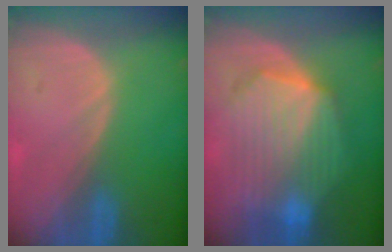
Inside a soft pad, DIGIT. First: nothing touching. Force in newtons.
{"total": 10.7, "press": 10.7, "slide": 0.7}